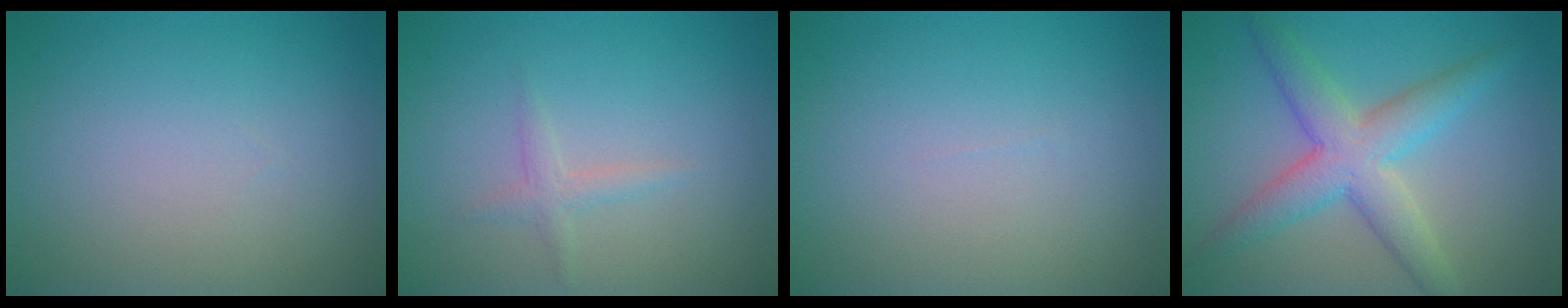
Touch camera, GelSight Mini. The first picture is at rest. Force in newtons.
{"total": 1.2, "press": 1.2, "slide": 0.0}
{"total": 0.0}
{"total": 5.4, "press": 5.4, "slide": 0.3}